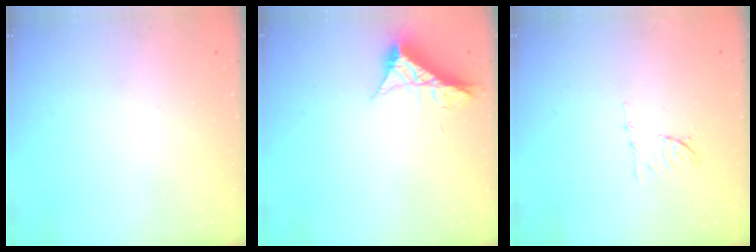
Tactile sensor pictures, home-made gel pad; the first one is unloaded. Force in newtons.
{"total": 8.9, "press": 8.9, "slide": 0.3}
{"total": 6.7, "press": 6.6, "slide": 0.9}